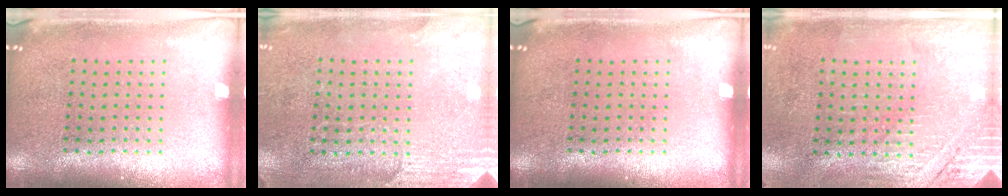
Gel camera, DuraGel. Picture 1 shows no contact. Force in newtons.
{"total": 2.6, "press": 2.4, "slide": 1.1}
{"total": 0.0}
{"total": 2.8, "press": 2.5, "slide": 1.3}